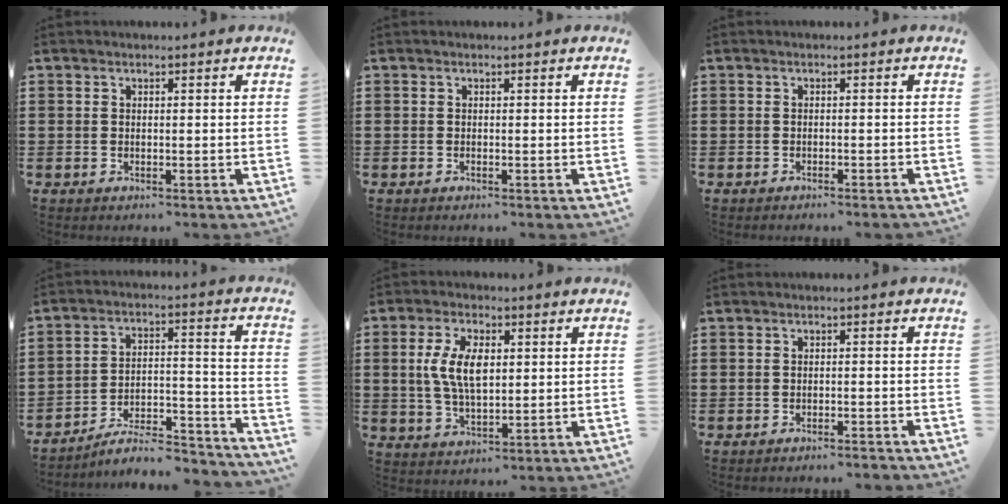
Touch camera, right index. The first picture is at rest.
{"total": 0.0}
{"total": 0.8, "force": [-0.7, -0.1, 0.2], "torque": [-0.005, -0.001, -0.015]}
{"total": 7.4, "force": [-6.3, 2.0, 3.3], "torque": [-0.051, 0.008, -0.121]}
{"total": 7.4, "force": [1.0, 3.6, 6.4], "torque": [-0.141, 0.008, 0.012]}
{"total": 1.5, "force": [-1.4, -0.2, 0.3], "torque": [-0.007, 0.003, -0.029]}